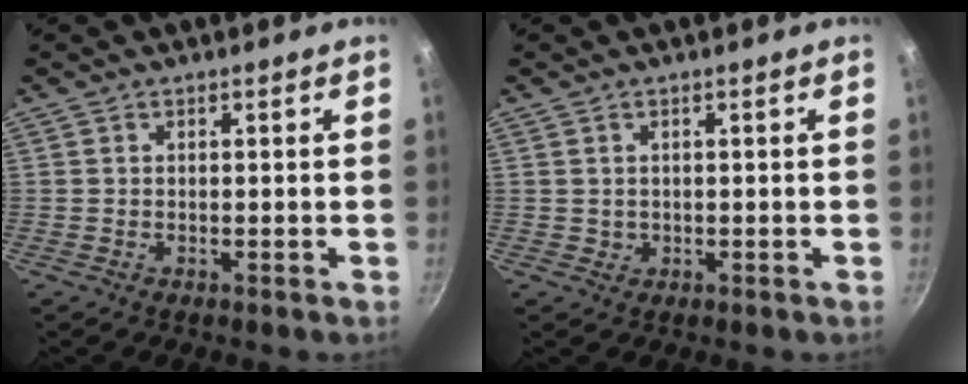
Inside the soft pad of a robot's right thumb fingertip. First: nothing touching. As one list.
[{"total": 0.7, "force": [0.2, 0.6, 0.2], "torque": [0.001, 0.000, 0.005]}]